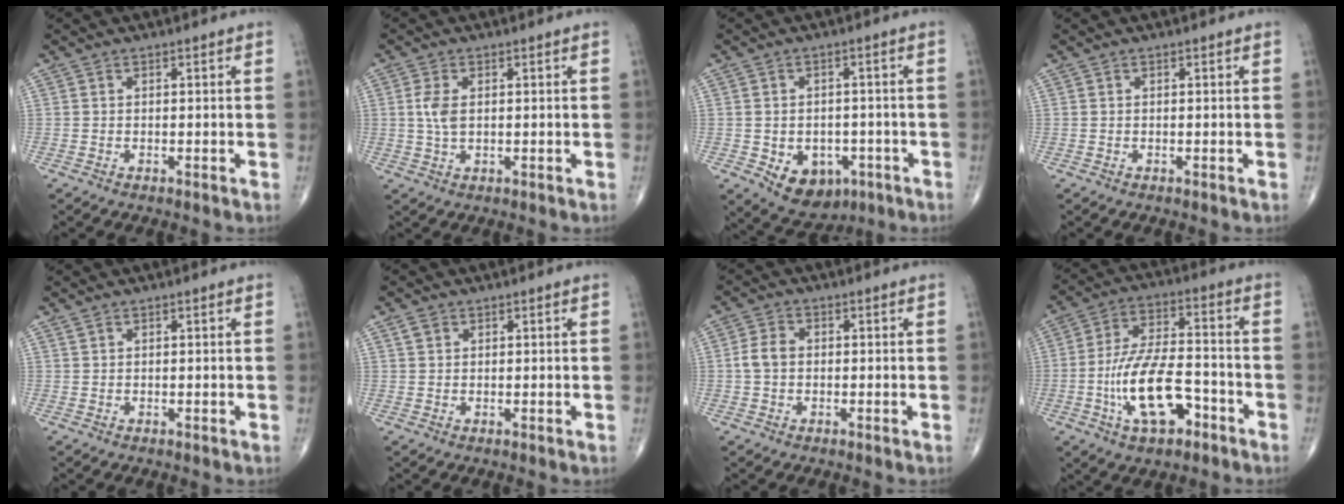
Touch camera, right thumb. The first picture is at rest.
{"total": 3.9, "force": [0.6, 2.1, 3.2], "torque": [-0.071, 0.000, 0.011]}
{"total": 9.9, "force": [-3.8, 7.2, 5.5], "torque": [-0.058, 0.017, -0.040]}
{"total": 0.0}
{"total": 0.7, "force": [0.5, 0.4, 0.2], "torque": [-0.005, 0.005, 0.010]}
{"total": 1.7, "force": [0.9, 1.3, 0.7], "torque": [-0.008, 0.003, 0.014]}
{"total": 3.8, "force": [-0.1, 2.8, 2.5], "torque": [-0.050, 0.010, -0.007]}
{"total": 14.9, "force": [-5.6, 6.8, 12.0], "torque": [-0.215, 0.036, -0.094]}